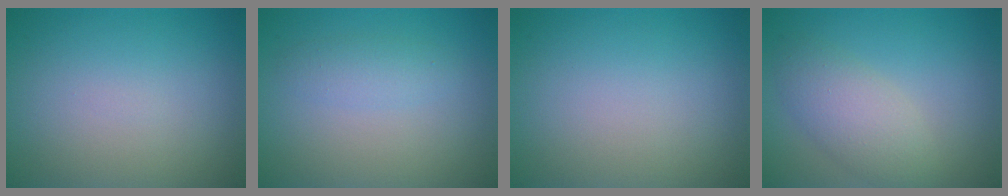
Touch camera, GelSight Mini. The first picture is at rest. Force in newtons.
{"total": 1.6, "press": 1.6, "slide": 0.0}
{"total": 0.0}
{"total": 3.8, "press": 3.8, "slide": 0.3}